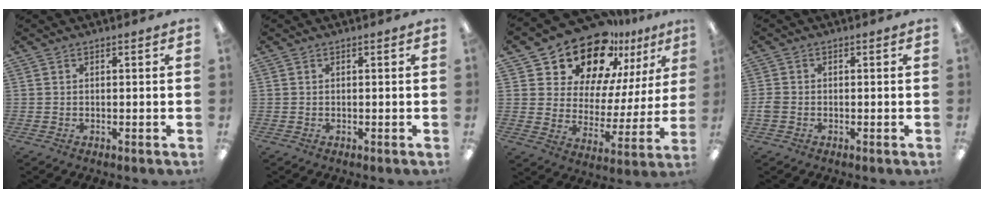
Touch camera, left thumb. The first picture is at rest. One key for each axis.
{"total": 0.0}
{"total": 19.4, "fx": 15.6, "fy": 8.9, "fz": 7.2, "tx": -0.129, "ty": -0.115, "tz": 0.275}
{"total": 2.1, "fx": -0.7, "fy": 1.6, "fz": 1.2, "tx": -0.020, "ty": 0.004, "tz": -0.012}